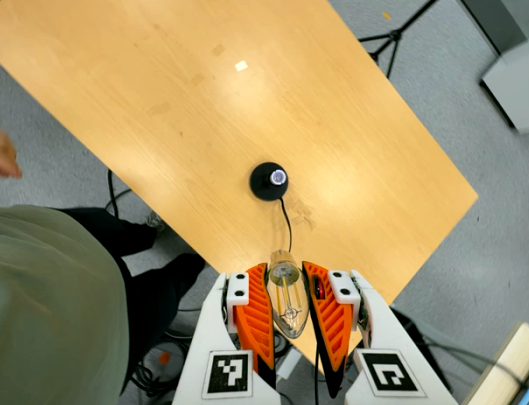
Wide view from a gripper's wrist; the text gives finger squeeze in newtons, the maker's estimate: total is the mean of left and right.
{"total": 23.8, "left": 25.9, "right": 21.8}